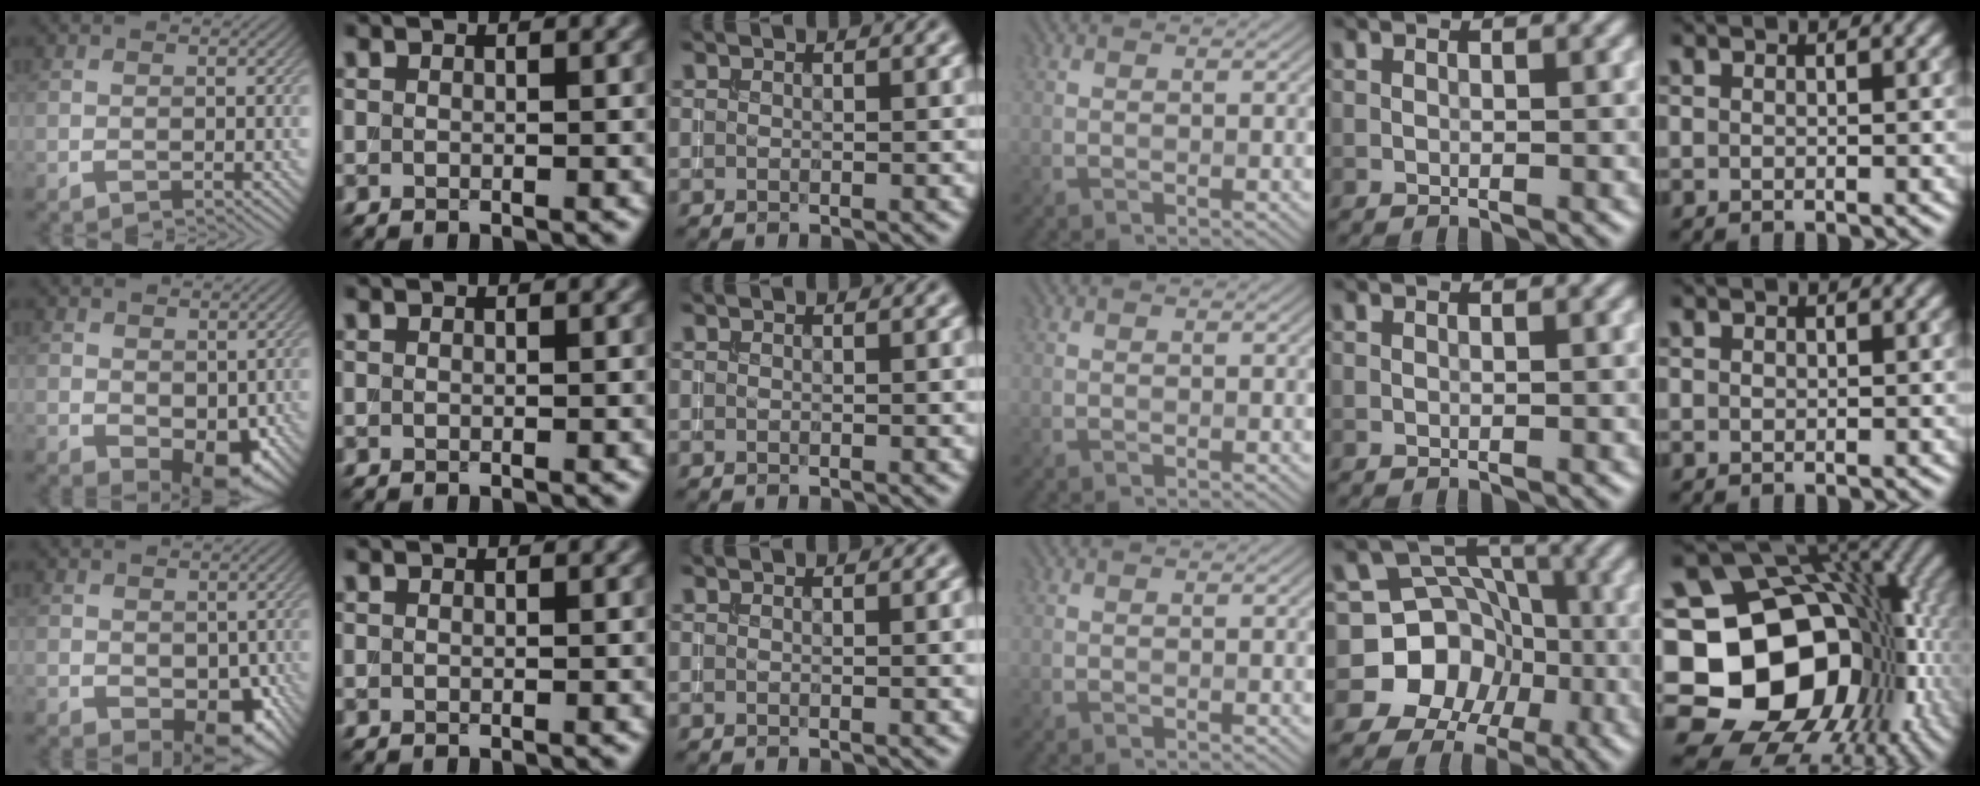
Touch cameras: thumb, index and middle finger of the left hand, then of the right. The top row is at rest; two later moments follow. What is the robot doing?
{"motion": "extract", "object": "drawer"}